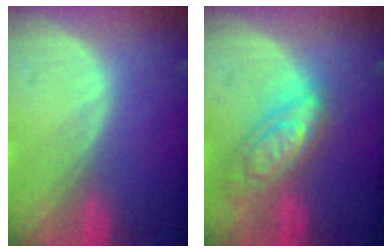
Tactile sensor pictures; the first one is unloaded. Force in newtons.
{"total": 7.3, "press": 7.3, "slide": 0.5}